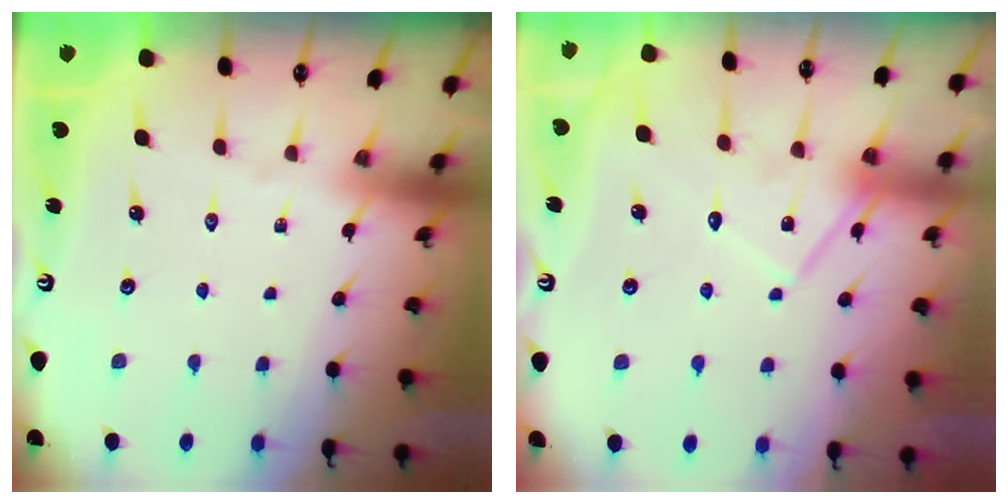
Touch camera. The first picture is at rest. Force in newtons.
{"total": 13.9, "press": 13.9, "slide": 1.2}